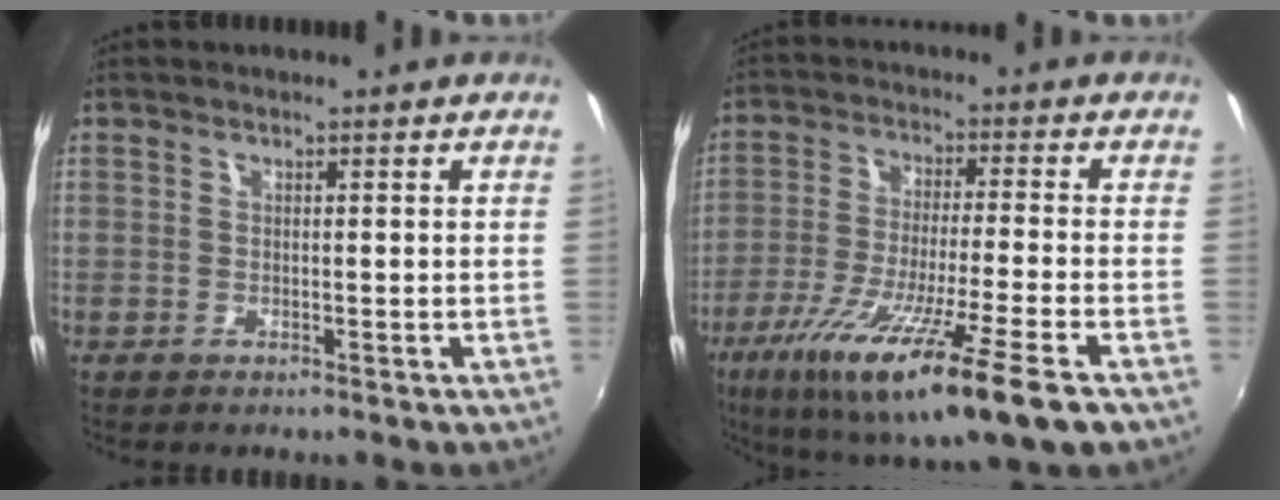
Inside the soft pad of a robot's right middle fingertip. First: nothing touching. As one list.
[{"total": 19.0, "force": [-10.7, 1.0, 15.7], "torque": [-0.294, -0.067, -0.183]}]